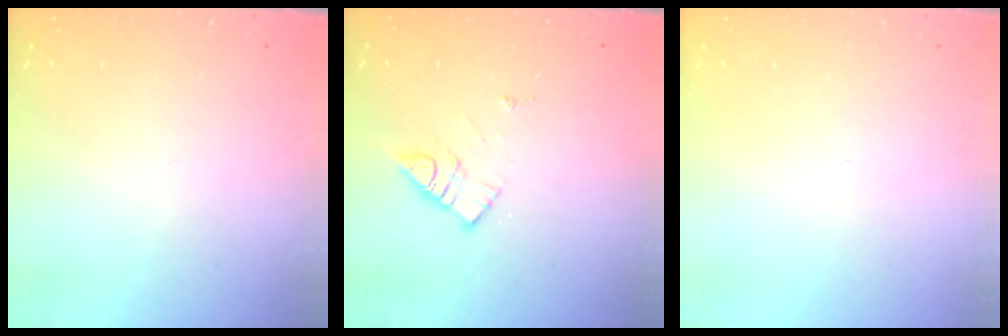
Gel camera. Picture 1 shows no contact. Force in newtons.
{"total": 9.3, "press": 9.3, "slide": 0.5}
{"total": 1.6, "press": 1.6, "slide": 0.1}